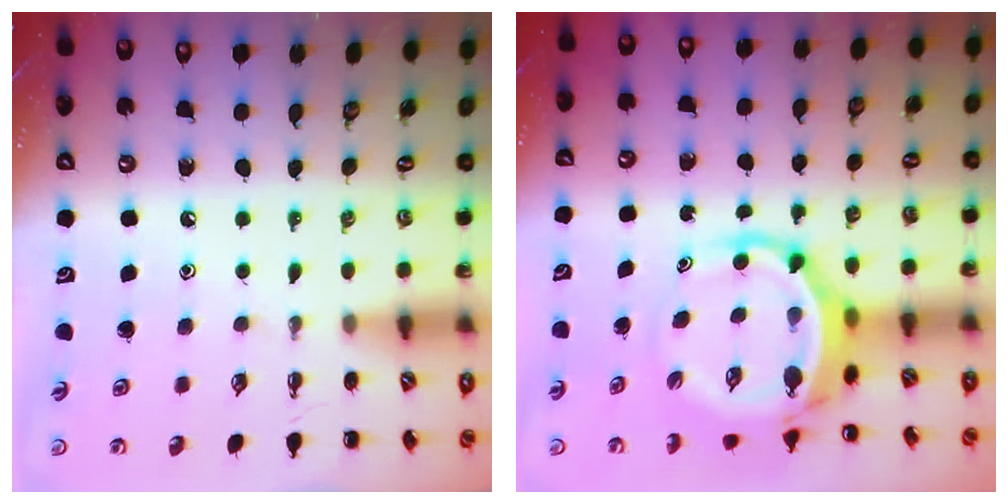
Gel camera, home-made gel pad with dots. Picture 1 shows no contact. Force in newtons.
{"total": 7.0, "press": 6.7, "slide": 2.2}